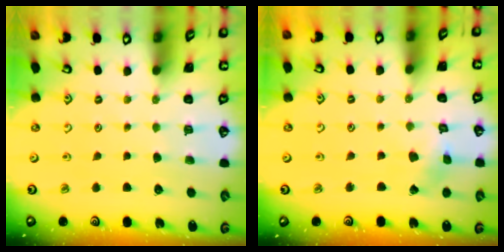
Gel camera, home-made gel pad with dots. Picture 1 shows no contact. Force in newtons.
{"total": 2.9, "press": 2.9, "slide": 0.2}